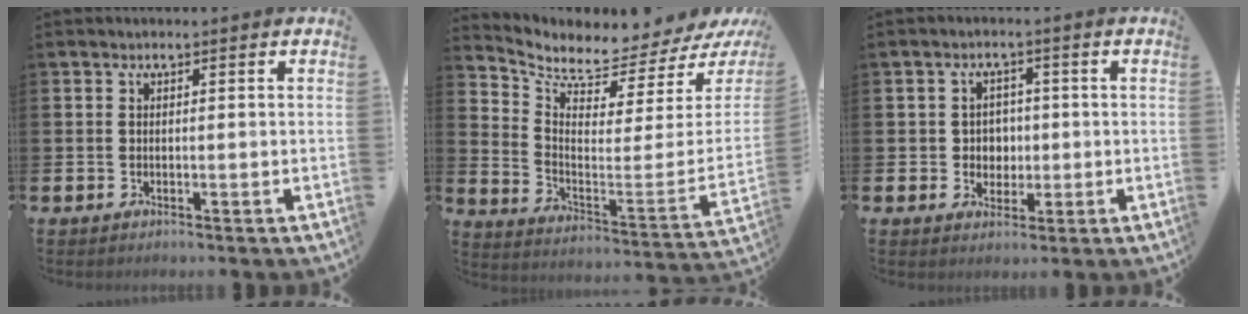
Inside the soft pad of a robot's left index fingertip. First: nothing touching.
{"total": 5.4, "force": [5.1, 1.7, 1.0], "torque": [-0.041, -0.071, 0.080]}
{"total": 3.1, "force": [0.3, 2.9, 0.8], "torque": [-0.009, 0.002, -0.002]}